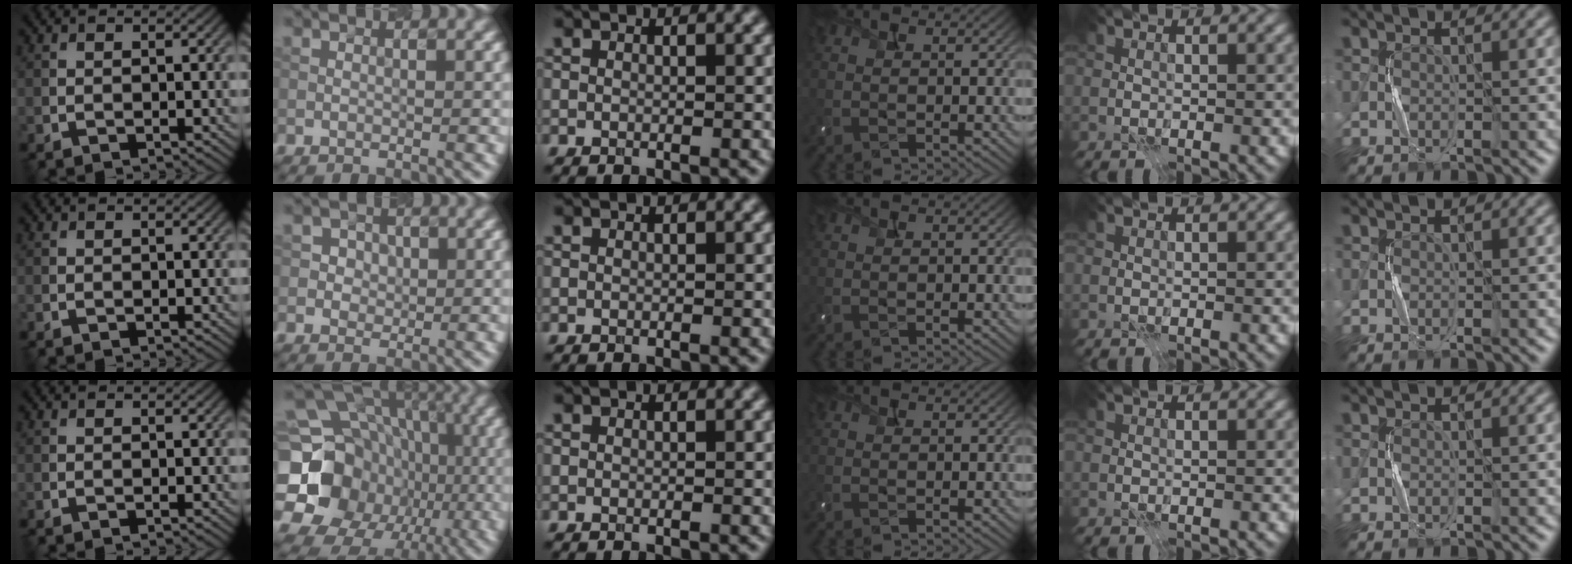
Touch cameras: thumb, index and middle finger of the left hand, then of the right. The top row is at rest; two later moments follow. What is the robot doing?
{"motion": "press", "object": "camera"}